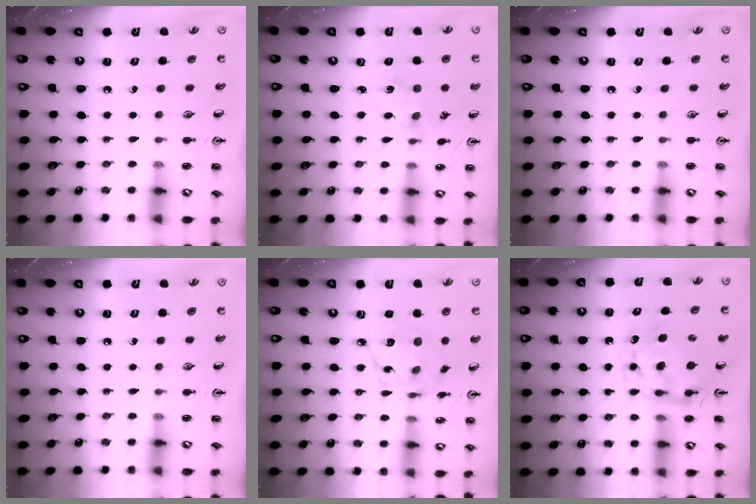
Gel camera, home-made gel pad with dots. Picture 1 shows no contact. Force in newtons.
{"total": 0.9, "press": 0.9, "slide": 0.2}
{"total": 0.0}
{"total": 0.0}
{"total": 12.1, "press": 12.1, "slide": 0.8}
{"total": 8.7, "press": 8.7, "slide": 0.7}